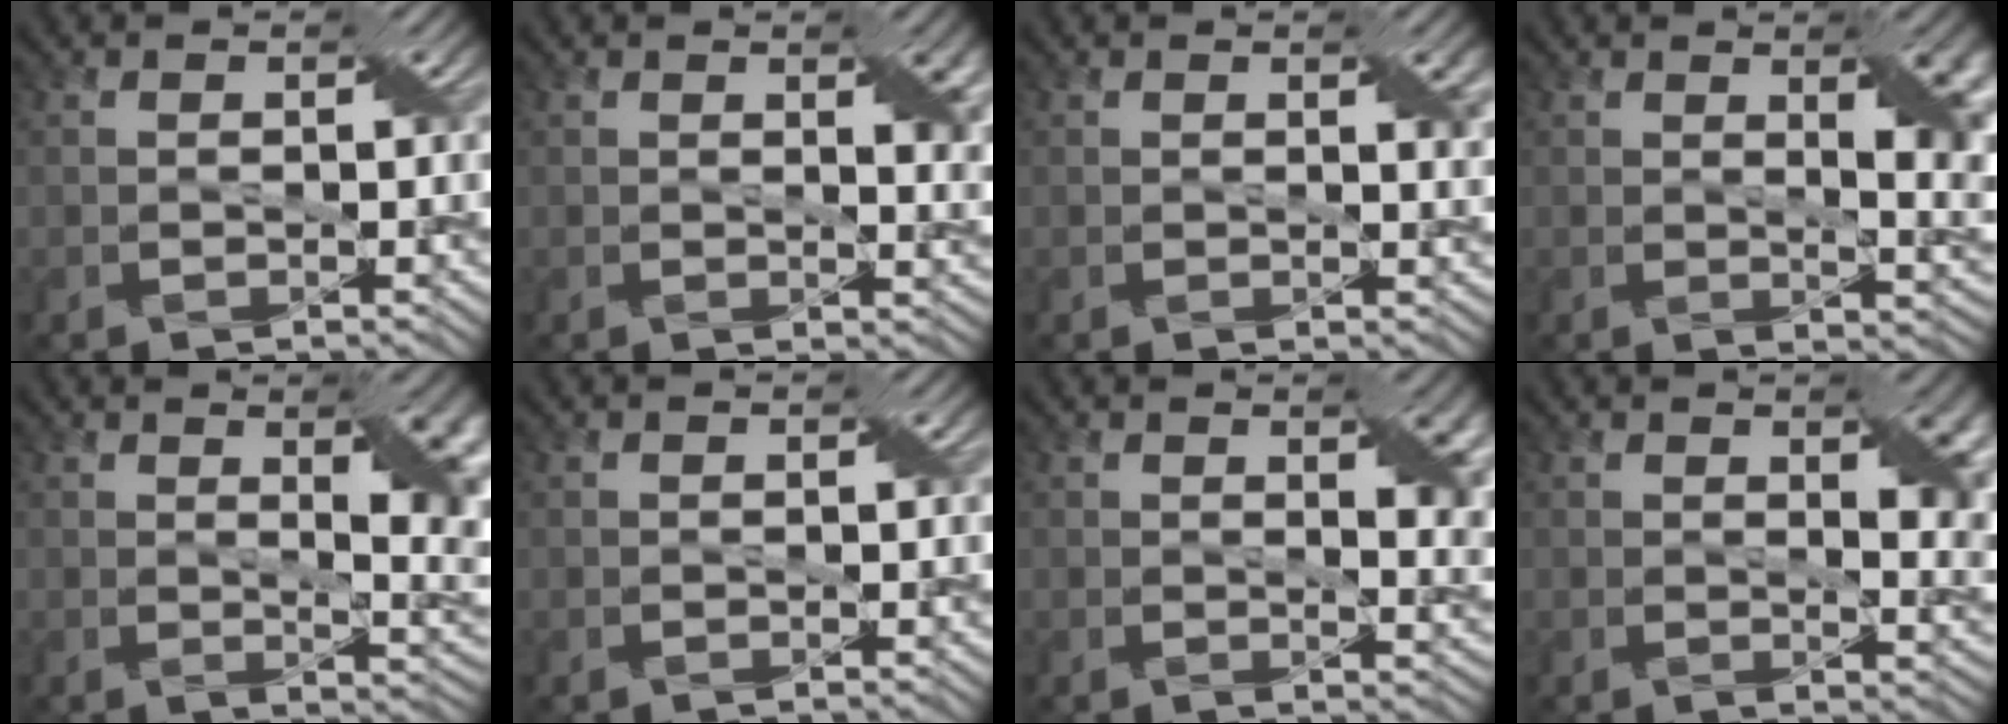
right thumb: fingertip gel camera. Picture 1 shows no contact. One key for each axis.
{"total": 4.2, "fx": 1.5, "fy": 1.4, "fz": 3.6, "tx": -0.055, "ty": -0.003, "tz": 0.029}
{"total": 2.1, "fx": 1.0, "fy": 0.5, "fz": 1.8, "tx": -0.028, "ty": -0.002, "tz": 0.018}
{"total": 7.9, "fx": 1.9, "fy": 3.0, "fz": 7.0, "tx": -0.091, "ty": -0.002, "tz": 0.034}
{"total": 8.9, "fx": 2.1, "fy": 3.4, "fz": 8.0, "tx": -0.106, "ty": -0.003, "tz": 0.037}
{"total": 0.0}
{"total": 6.0, "fx": 2.0, "fy": 2.4, "fz": 5.2, "tx": -0.075, "ty": -0.008, "tz": 0.038}
{"total": 7.4, "fx": 2.3, "fy": 3.2, "fz": 6.3, "tx": -0.085, "ty": -0.009, "tz": 0.046}